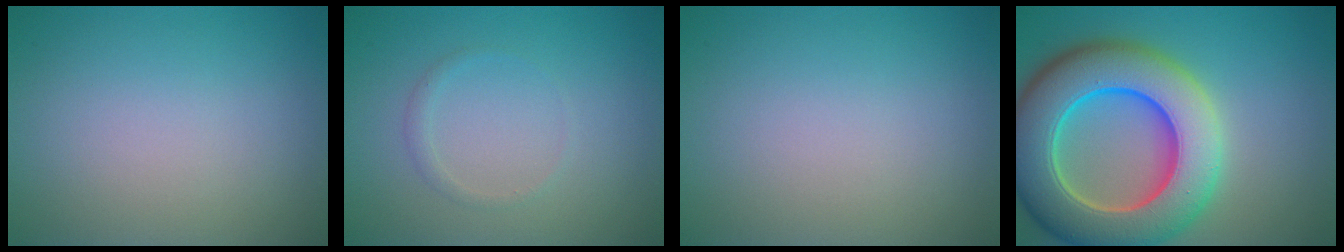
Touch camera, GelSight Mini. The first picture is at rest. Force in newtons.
{"total": 0.8, "press": 0.8, "slide": 0.1}
{"total": 0.0}
{"total": 12.8, "press": 12.8, "slide": 0.6}